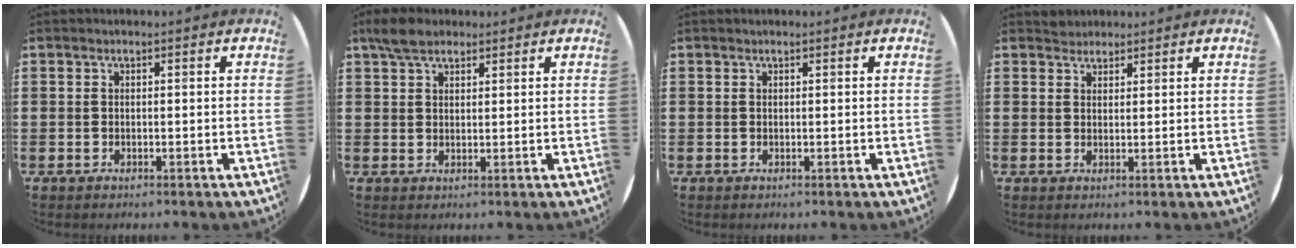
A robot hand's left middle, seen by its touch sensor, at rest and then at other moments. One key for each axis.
{"total": 3.8, "fx": 3.0, "fy": 1.7, "fz": 1.6, "tx": -0.029, "ty": 0.004, "tz": 0.055}
{"total": 0.0}
{"total": 1.9, "fx": 1.8, "fy": 0.6, "fz": -0.2, "tx": 0.001, "ty": 0.004, "tz": 0.037}